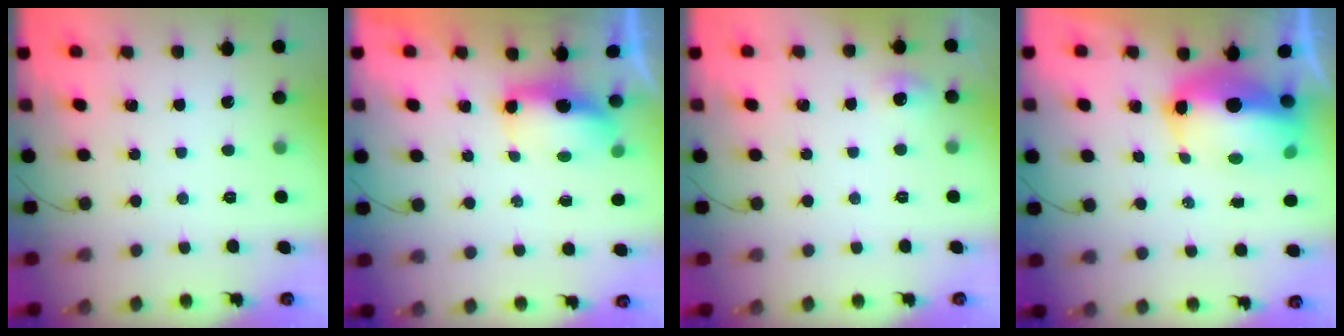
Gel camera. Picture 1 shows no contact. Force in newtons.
{"total": 5.8, "press": 5.8, "slide": 0.4}
{"total": 4.5, "press": 4.3, "slide": 1.3}
{"total": 11.7, "press": 11.5, "slide": 2.4}